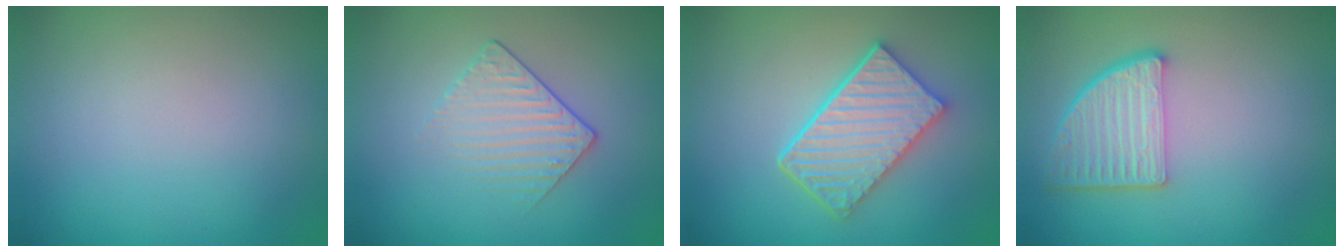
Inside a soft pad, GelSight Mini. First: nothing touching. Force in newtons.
{"total": 1.9, "press": 1.6, "slide": 1.0}
{"total": 5.3, "press": 4.3, "slide": 3.2}
{"total": 4.6, "press": 3.9, "slide": 2.4}